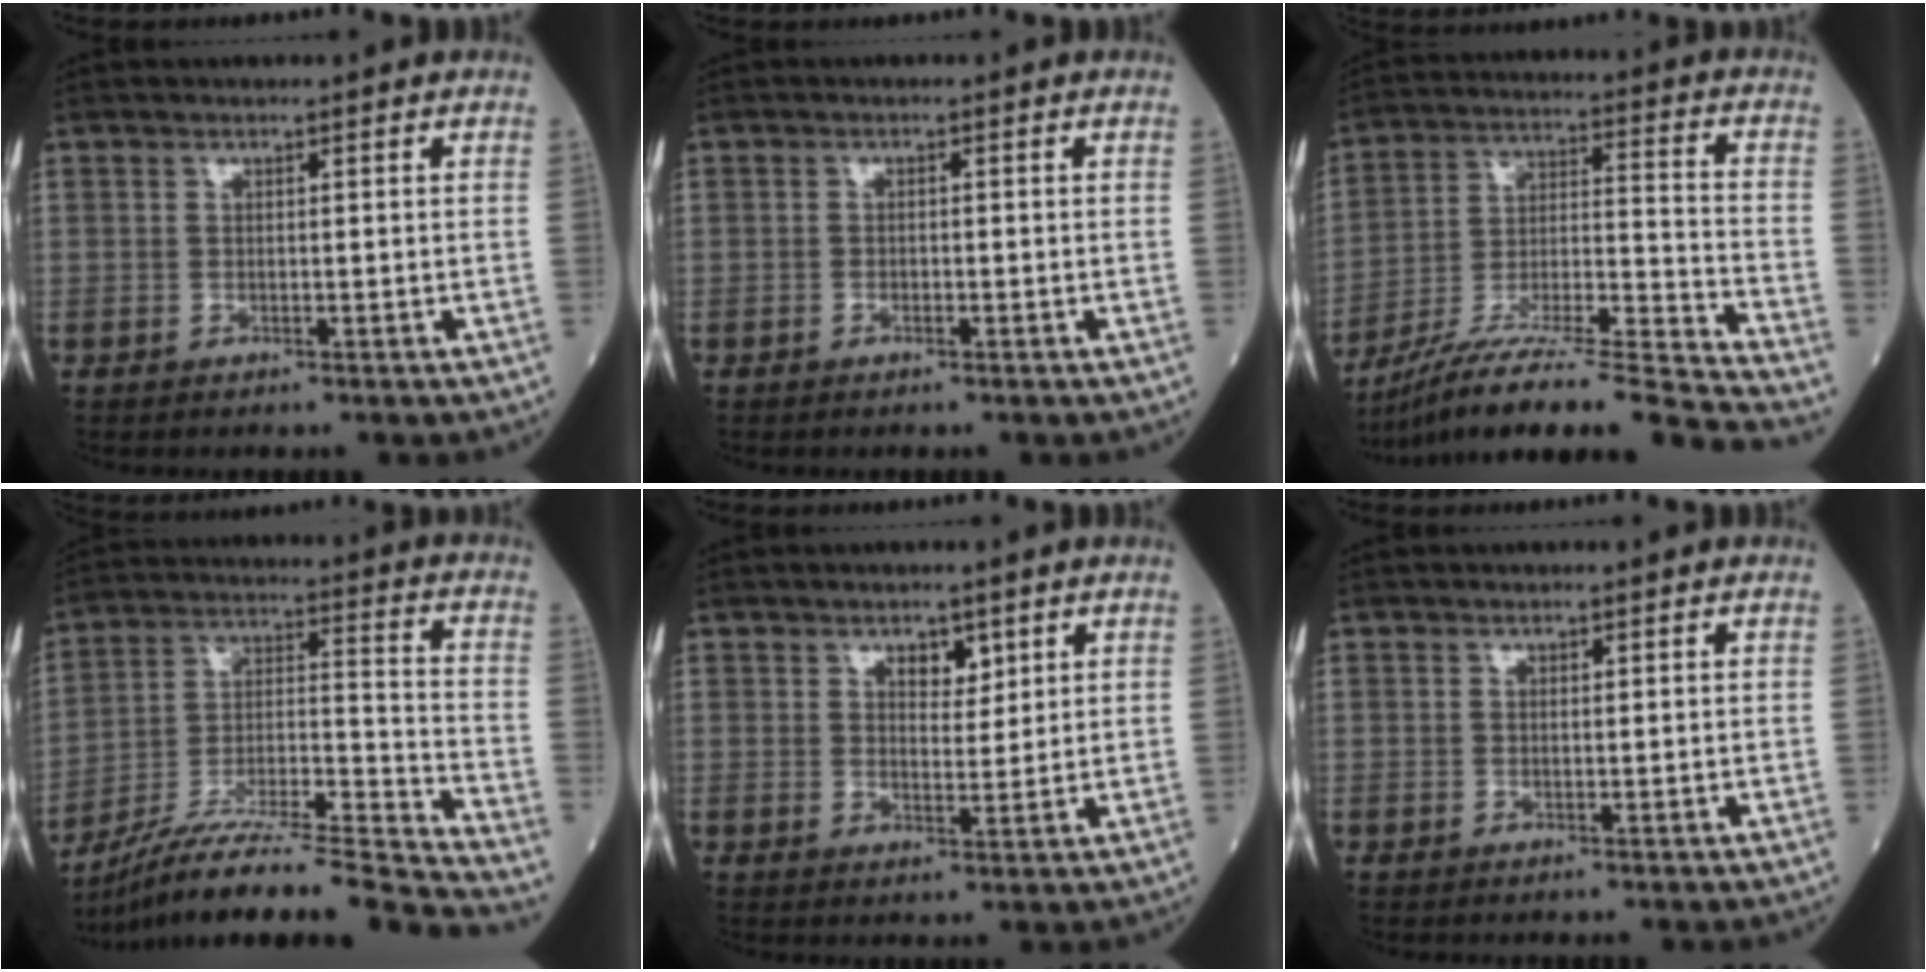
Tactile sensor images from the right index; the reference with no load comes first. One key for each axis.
{"total": 0.6, "fx": -0.3, "fy": 0.3, "fz": 0.4, "tx": -0.010, "ty": 0.002, "tz": -0.004}
{"total": 22.9, "fx": -20.3, "fy": -1.8, "fz": 10.5, "tx": -0.156, "ty": -0.012, "tz": -0.334}
{"total": 22.7, "fx": -20.2, "fy": -1.6, "fz": 10.2, "tx": -0.162, "ty": -0.014, "tz": -0.341}
{"total": 3.4, "fx": 2.0, "fy": 1.8, "fz": 2.1, "tx": -0.028, "ty": -0.001, "tz": 0.033}
{"total": 0.8, "fx": 0.6, "fy": 0.4, "fz": 0.4, "tx": -0.004, "ty": -0.004, "tz": 0.009}